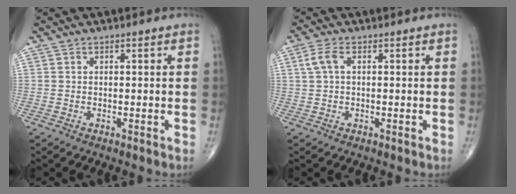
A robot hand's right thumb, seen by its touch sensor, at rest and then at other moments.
{"total": 3.2, "force": [0.7, 1.6, 2.6], "torque": [-0.068, 0.013, 0.015]}